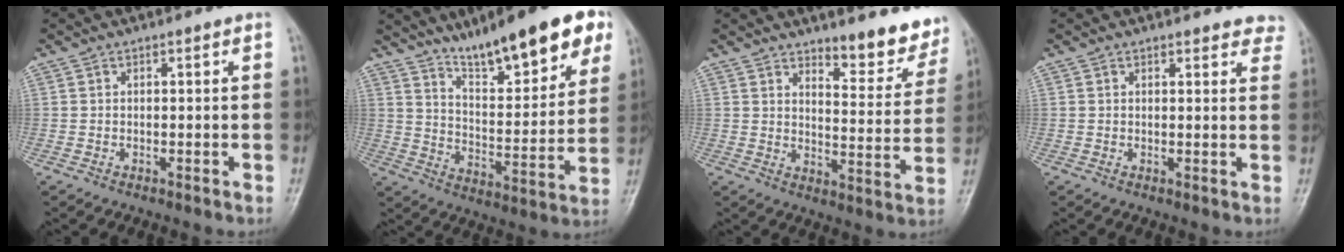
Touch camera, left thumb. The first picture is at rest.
{"total": 19.5, "force": [13.0, 4.8, 13.7], "torque": [-0.168, -0.056, 0.207]}
{"total": 10.1, "force": [8.5, 3.1, 4.5], "torque": [-0.025, -0.071, 0.110]}
{"total": 5.2, "force": [4.7, 1.8, 0.9], "torque": [0.027, -0.019, 0.032]}